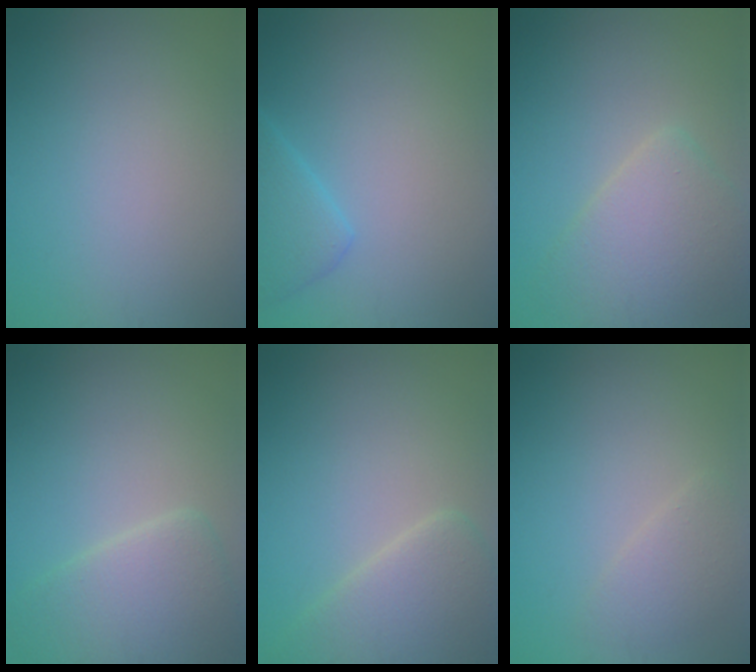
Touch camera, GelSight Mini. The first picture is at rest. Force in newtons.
{"total": 2.9, "press": 2.9, "slide": 0.2}
{"total": 4.8, "press": 4.8, "slide": 0.2}
{"total": 4.6, "press": 4.6, "slide": 0.5}
{"total": 4.9, "press": 4.8, "slide": 0.5}
{"total": 2.0, "press": 2.0, "slide": 0.2}